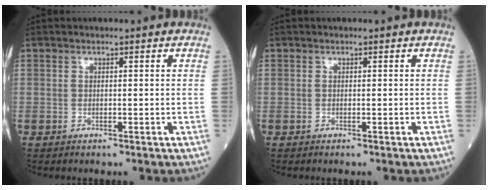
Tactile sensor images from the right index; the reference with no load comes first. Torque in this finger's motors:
{"motor_torque": [-0.09, 0.02, -0.01, 0.01]}